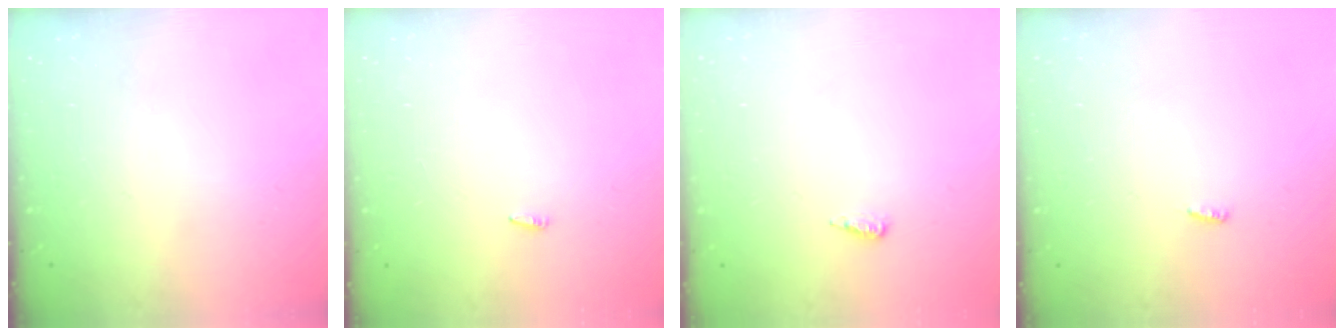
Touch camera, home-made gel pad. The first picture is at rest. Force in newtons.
{"total": 1.8, "press": 1.7, "slide": 0.6}
{"total": 4.3, "press": 4.2, "slide": 0.9}
{"total": 3.0, "press": 2.9, "slide": 0.8}